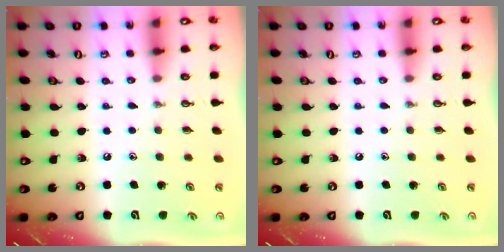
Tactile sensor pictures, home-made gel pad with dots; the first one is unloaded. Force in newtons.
{"total": 0.0}